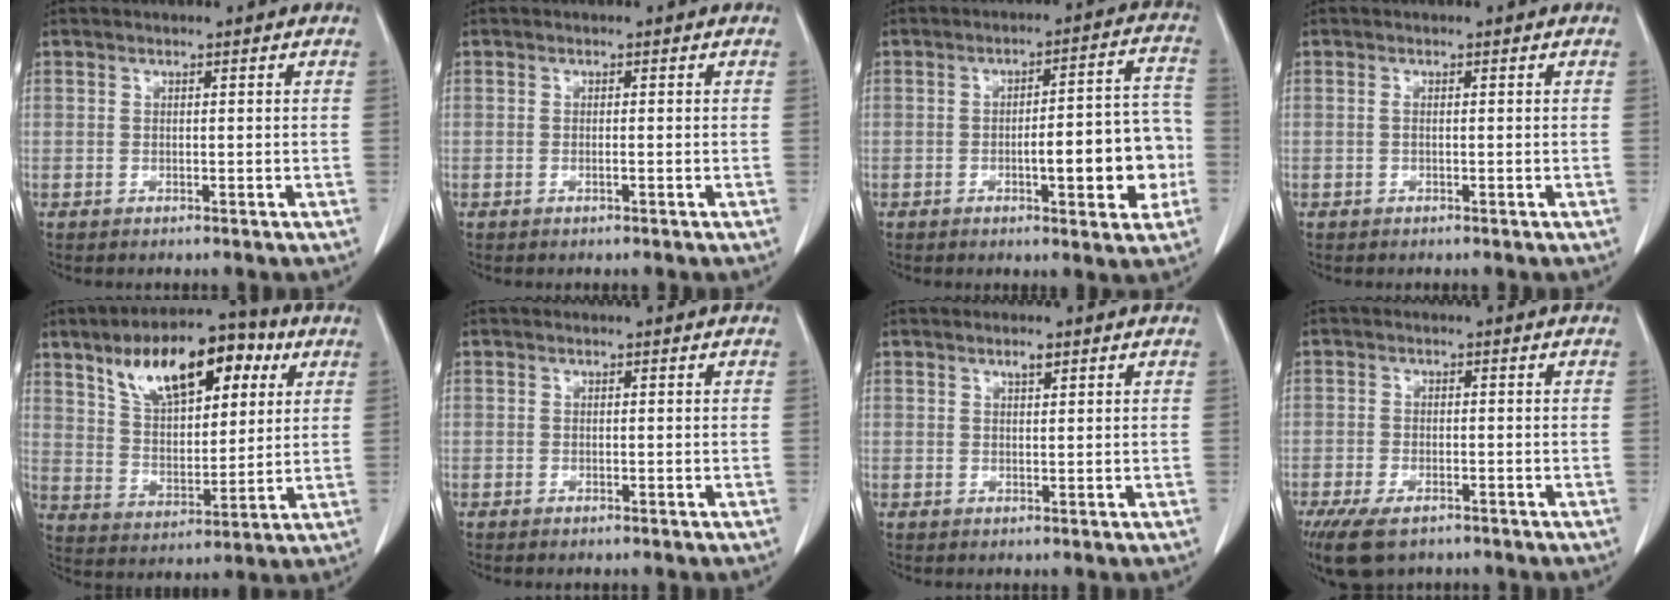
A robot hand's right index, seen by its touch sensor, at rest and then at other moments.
{"total": 0.9, "force": [-0.3, 0.3, 0.8], "torque": [-0.018, -0.001, -0.003]}
{"total": 12.8, "force": [-3.0, 3.2, 12.0], "torque": [-0.151, 0.032, -0.035]}
{"total": 0.8, "force": [0.0, 0.4, 0.7], "torque": [-0.017, 0.001, -0.002]}
{"total": 17.7, "force": [8.5, 8.0, 13.4], "torque": [-0.222, 0.038, 0.146]}
{"total": 0.8, "force": [-0.4, 0.4, 0.6], "torque": [-0.015, -0.001, -0.003]}
{"total": 1.8, "force": [1.1, 0.7, 1.2], "torque": [-0.026, -0.001, 0.020]}
{"total": 9.7, "force": [-6.4, 4.6, 5.6], "torque": [-0.115, -0.013, -0.101]}